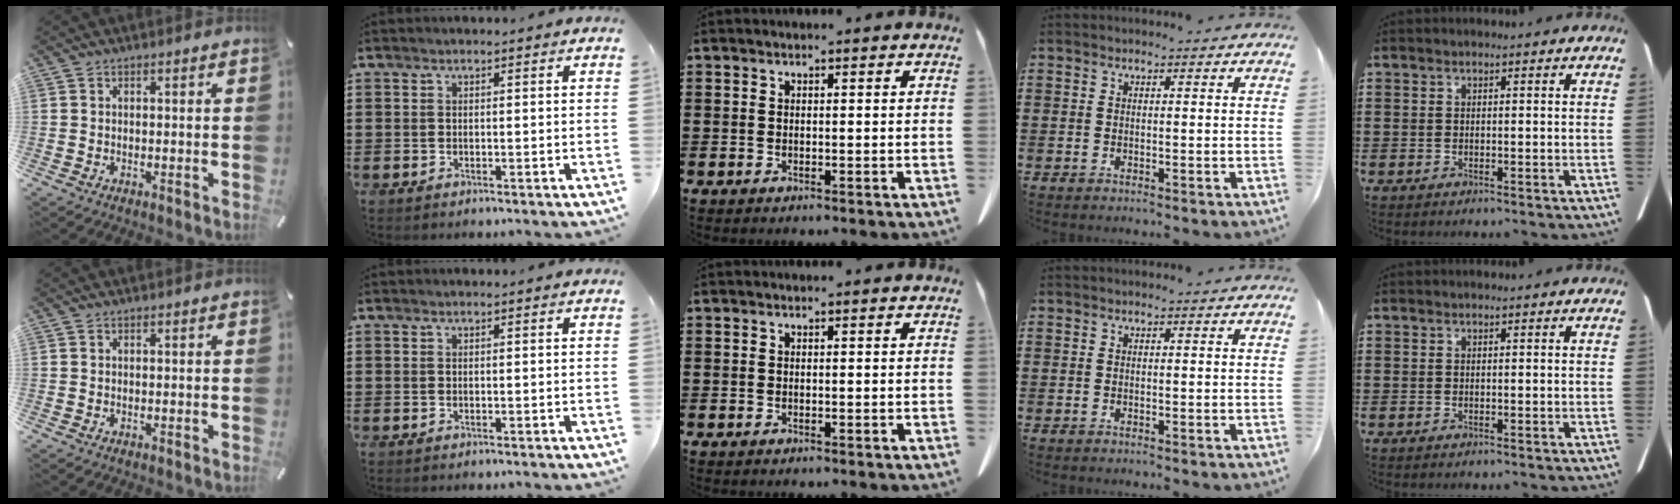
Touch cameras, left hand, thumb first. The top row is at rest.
{}